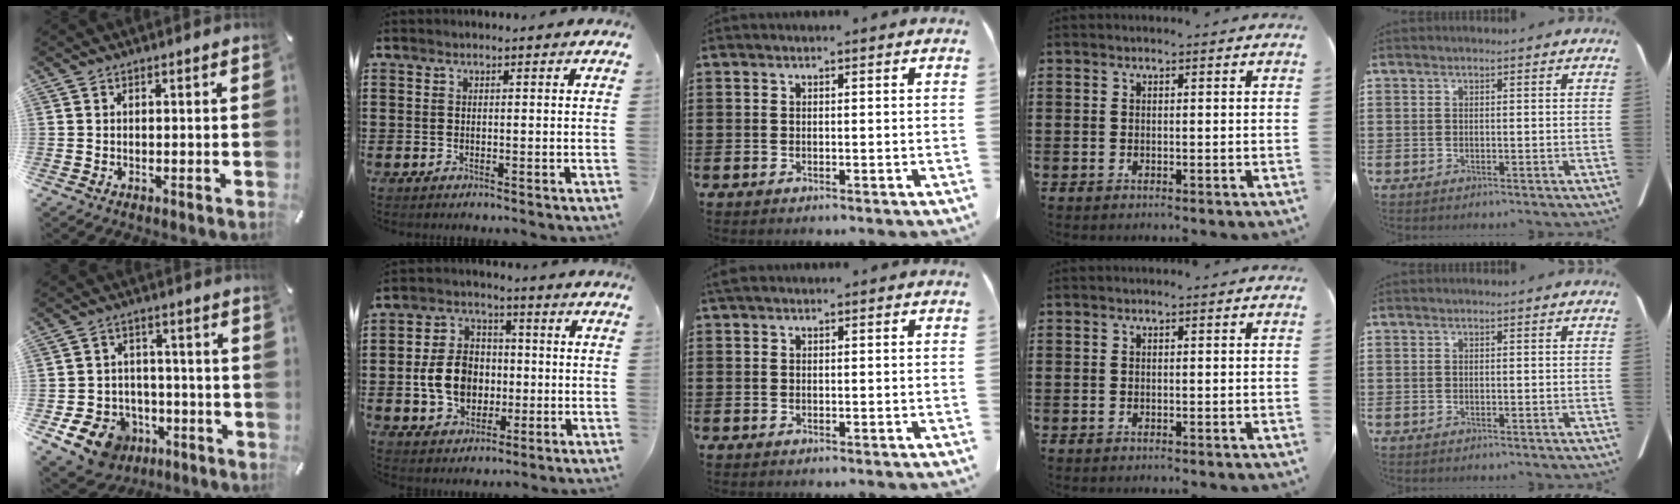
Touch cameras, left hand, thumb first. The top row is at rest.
{"thumb": {"total": 10.9, "force": [-5.6, 8.5, 3.7], "torque": [-0.062, 0.039, -0.094]}, "index": {"total": 8.8, "force": [-1.0, 7.1, 5.1], "torque": [-0.119, 0.014, -0.020]}, "middle": {"total": 0.7, "force": [0.4, 0.2, 0.5], "torque": [-0.012, 0.001, 0.009]}}